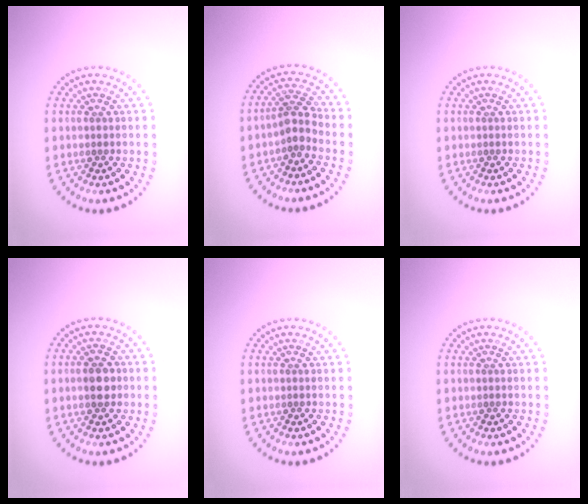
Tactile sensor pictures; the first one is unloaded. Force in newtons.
{"total": 2.4, "press": 1.9, "slide": 1.5}
{"total": 0.0}
{"total": 2.3, "press": 2.2, "slide": 0.3}
{"total": 0.0}
{"total": 0.0}